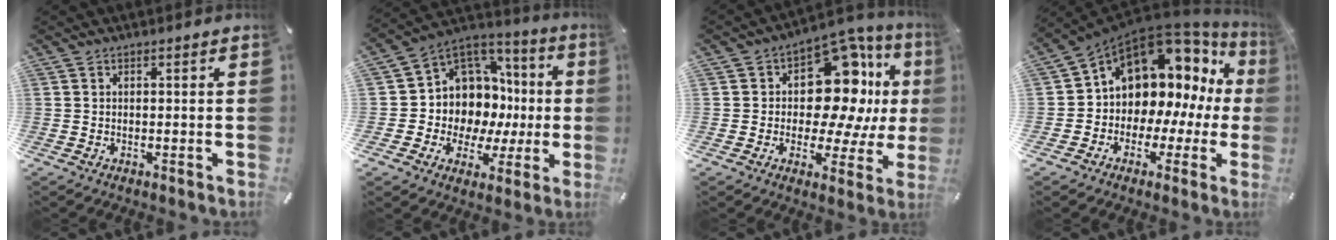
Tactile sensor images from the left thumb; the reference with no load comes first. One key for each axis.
{"total": 9.6, "fx": 1.7, "fy": 9.4, "fz": 1.2, "tx": -0.020, "ty": -0.060, "tz": 0.052}
{"total": 17.6, "fx": 4.4, "fy": 11.2, "fz": 12.8, "tx": -0.184, "ty": -0.040, "tz": 0.077}
{"total": 11.9, "fx": 6.1, "fy": 8.9, "fz": 4.9, "tx": -0.089, "ty": -0.075, "tz": 0.110}